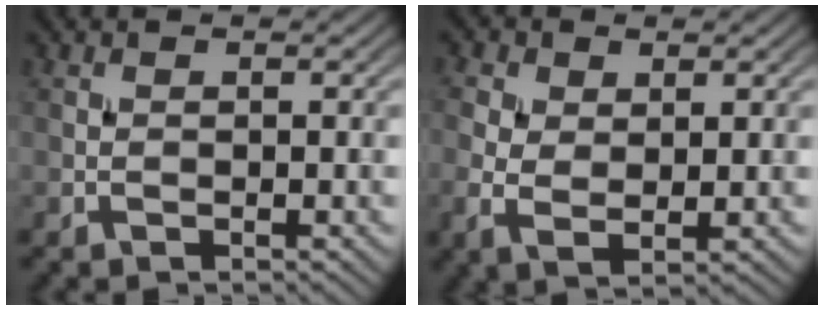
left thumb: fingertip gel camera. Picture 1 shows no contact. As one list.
[{"total": 4.5, "force": [0.8, 2.6, 3.5], "torque": [-0.091, 0.000, 0.013]}]